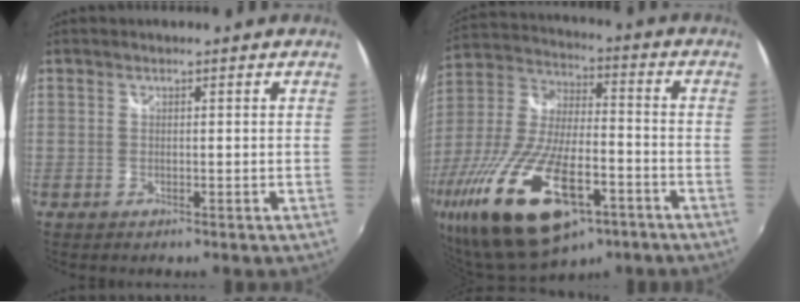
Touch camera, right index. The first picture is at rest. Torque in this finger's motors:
{"motor_torque": [2.01, -0.13, 1.05, 0.21]}